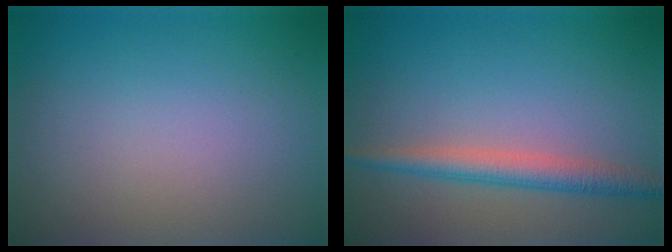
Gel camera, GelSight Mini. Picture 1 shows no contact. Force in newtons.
{"total": 2.9, "press": 2.9, "slide": 0.1}